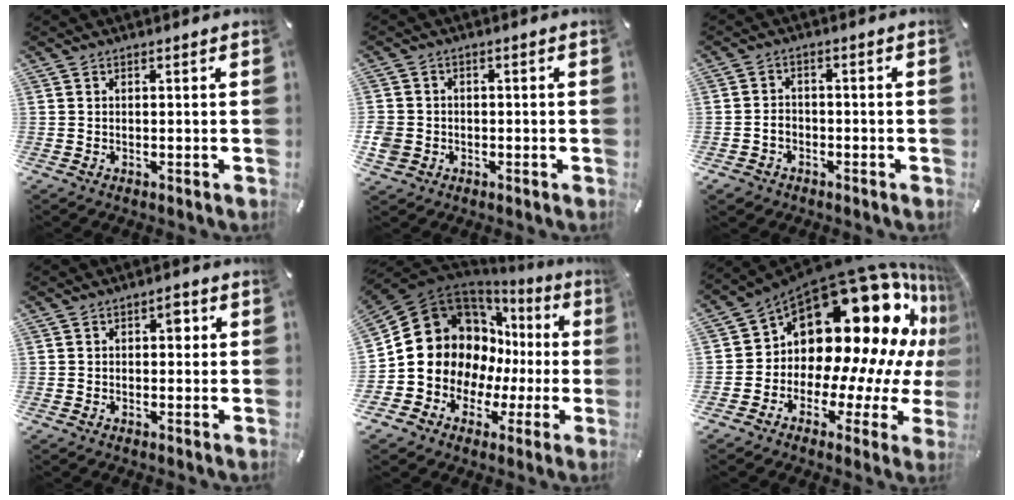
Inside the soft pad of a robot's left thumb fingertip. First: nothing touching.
{"total": 4.2, "force": [-1.4, 3.8, 1.2], "torque": [-0.032, 0.004, -0.026]}
{"total": 3.7, "force": [-1.6, 3.0, 1.3], "torque": [-0.030, 0.008, -0.033]}
{"total": 2.8, "force": [0.4, 1.8, 2.1], "torque": [-0.021, 0.001, -0.002]}
{"total": 16.1, "force": [2.9, 14.4, 6.4], "torque": [-0.110, -0.035, 0.076]}
{"total": 25.4, "force": [12.6, 13.3, 17.5], "torque": [-0.240, -0.152, 0.241]}